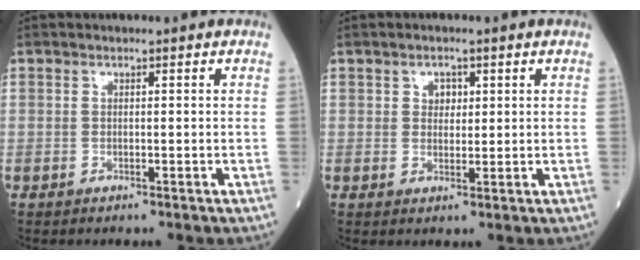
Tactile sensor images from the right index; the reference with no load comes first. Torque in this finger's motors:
{"motor_torque": [-0.01, 0.01, 0.00, 0.01]}